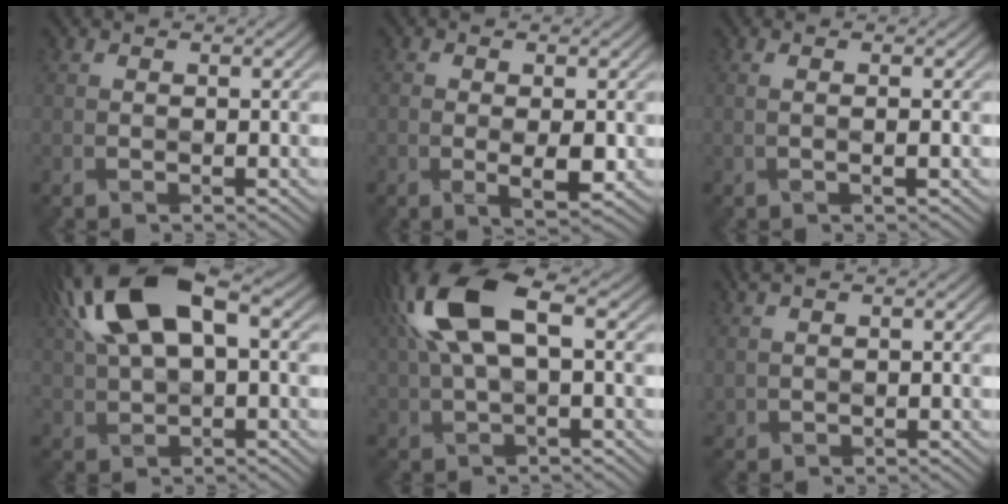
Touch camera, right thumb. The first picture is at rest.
{"total": 2.7, "force": [-0.4, 0.6, 2.7], "torque": [-0.052, -0.006, 0.000]}
{"total": 1.2, "force": [0.0, 0.2, 1.1], "torque": [-0.022, 0.001, -0.004]}
{"total": 12.8, "force": [4.6, 5.9, 10.4], "torque": [-0.230, 0.025, 0.086]}
{"total": 10.6, "force": [2.8, 4.3, 9.3], "torque": [-0.210, 0.019, 0.050]}
{"total": 1.2, "force": [1.0, 0.2, 0.5], "torque": [-0.014, 0.002, 0.025]}